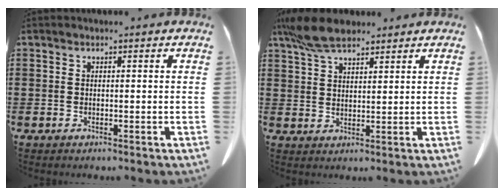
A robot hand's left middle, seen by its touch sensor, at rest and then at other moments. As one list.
[{"total": 7.2, "force": [5.6, 2.4, 3.8], "torque": [-0.091, -0.005, 0.107]}]